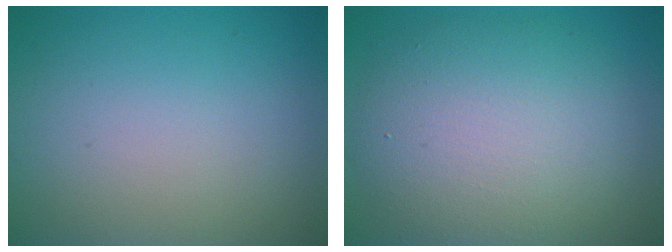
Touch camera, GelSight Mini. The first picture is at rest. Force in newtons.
{"total": 8.4, "press": 8.3, "slide": 0.7}